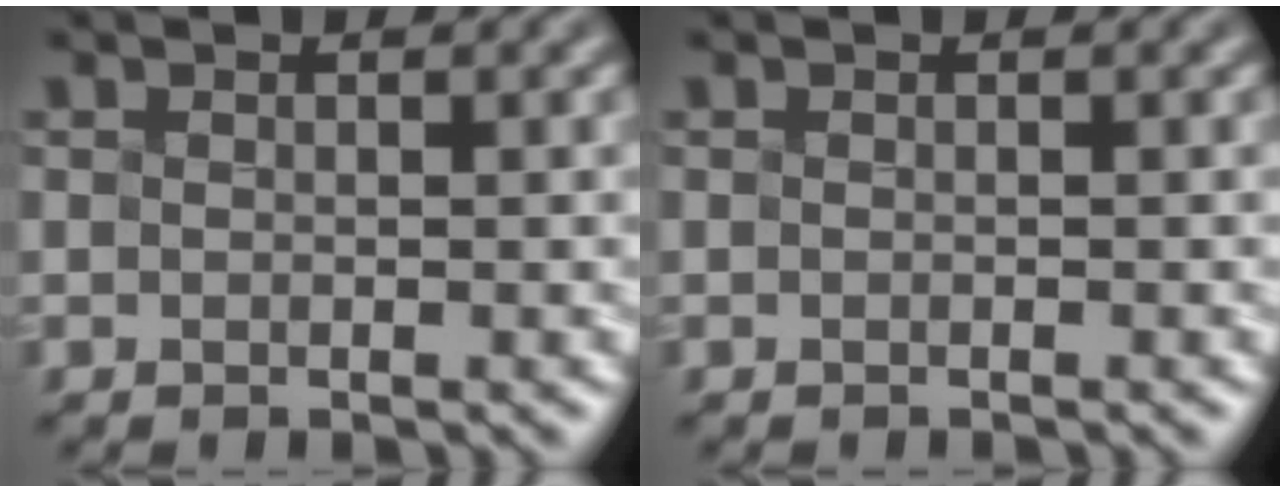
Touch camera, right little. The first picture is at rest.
{"total": 0.6, "force": [-0.6, 0.0, 0.2], "torque": [0.005, -0.009, -0.013]}